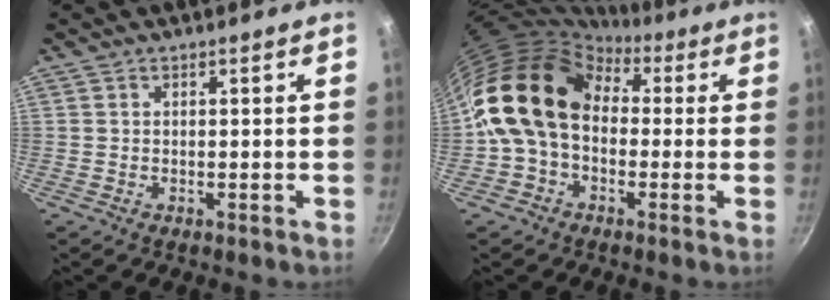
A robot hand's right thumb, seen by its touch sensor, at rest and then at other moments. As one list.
[{"total": 16.3, "force": [0.9, 12.2, 10.7], "torque": [-0.170, 0.040, -0.003]}]